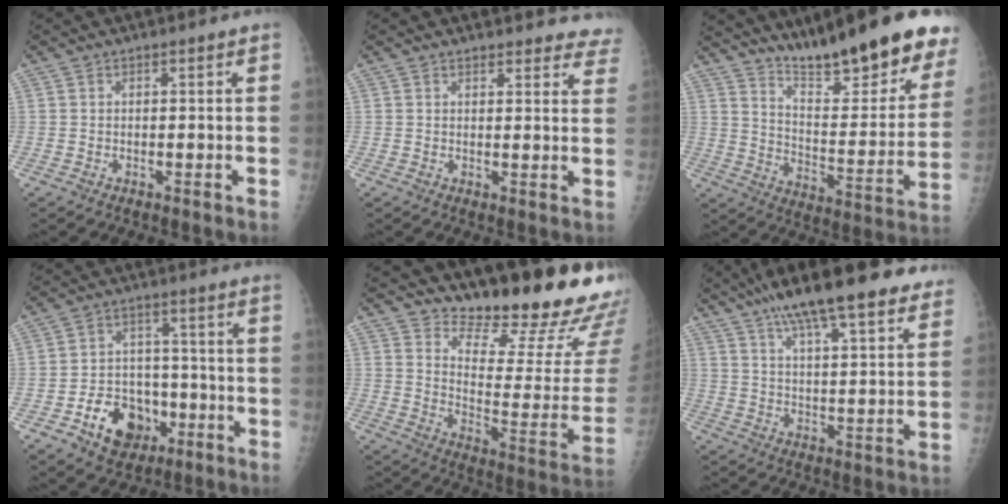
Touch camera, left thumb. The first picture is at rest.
{"total": 9.4, "force": [8.7, 3.1, 1.6], "torque": [0.036, -0.036, 0.072]}
{"total": 24.4, "force": [18.5, 5.3, 15.0], "torque": [-0.183, -0.104, 0.273]}
{"total": 11.7, "force": [-5.0, 8.8, 5.8], "torque": [-0.055, 0.034, -0.075]}
{"total": 20.5, "force": [18.0, 3.8, 9.0], "torque": [-0.090, -0.169, 0.247]}
{"total": 25.3, "force": [18.5, 6.0, 16.2], "torque": [-0.232, -0.028, 0.262]}